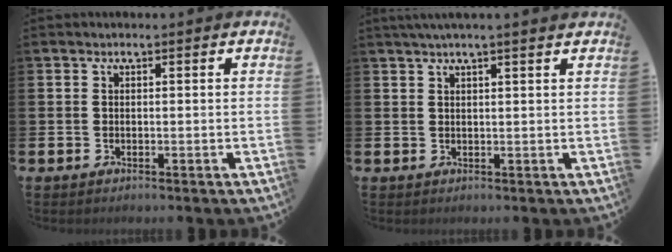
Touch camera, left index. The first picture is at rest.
{"total": 2.1, "force": [1.9, -0.3, 1.1], "torque": [-0.017, -0.002, 0.033]}